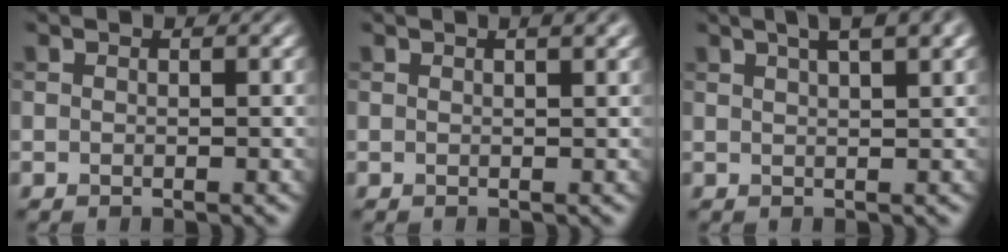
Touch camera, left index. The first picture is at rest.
{"total": 1.6, "force": [0.9, 0.4, 1.2], "torque": [-0.011, 0.002, 0.009]}
{"total": 6.6, "force": [3.8, 2.4, 4.8], "torque": [-0.040, 0.034, 0.025]}